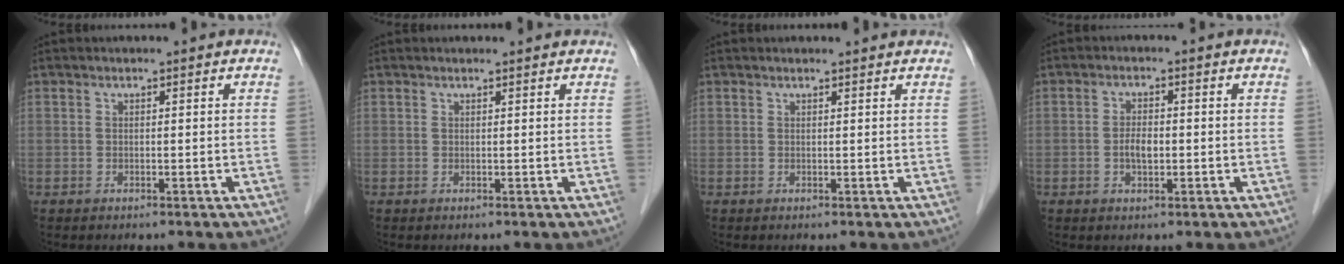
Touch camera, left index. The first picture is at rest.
{"total": 0.9, "force": [0.9, 0.1, 0.2], "torque": [-0.010, 0.003, 0.007]}
{"total": 1.8, "force": [1.8, 0.2, 0.4], "torque": [-0.011, 0.005, 0.014]}
{"total": 2.8, "force": [-1.0, 1.2, 2.4], "torque": [-0.047, -0.003, -0.017]}